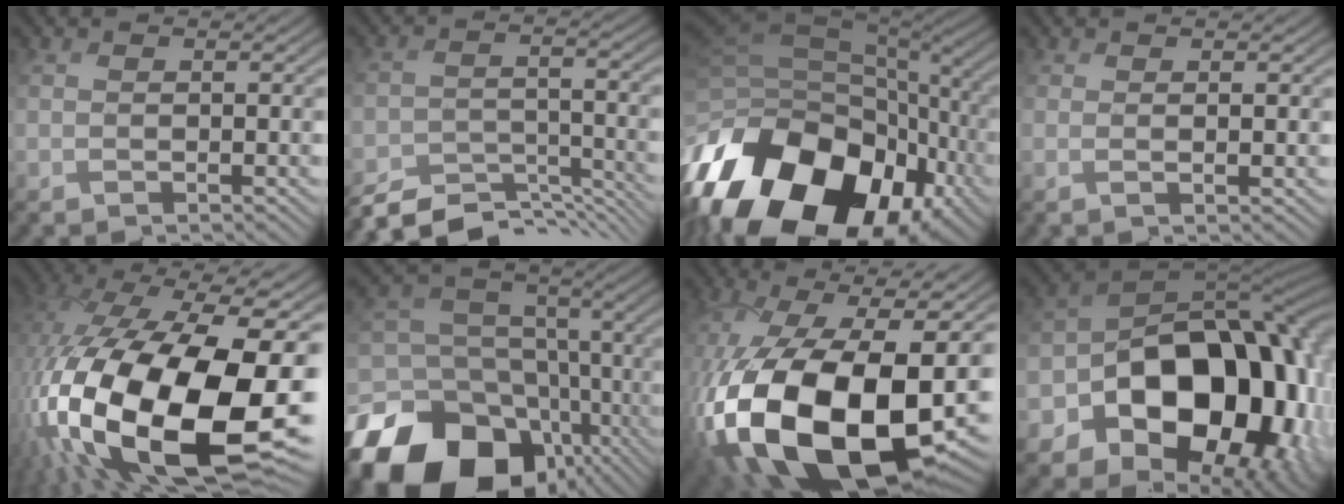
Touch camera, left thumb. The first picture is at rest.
{"total": 9.9, "force": [-9.4, 2.4, 1.9], "torque": [-0.029, -0.002, -0.140]}
{"total": 18.6, "force": [-8.5, 11.7, 11.6], "torque": [-0.274, -0.017, -0.130]}
{"total": 1.0, "force": [0.4, 0.3, 0.9], "torque": [-0.013, 0.003, 0.007]}
{"total": 21.2, "force": [-4.4, 11.0, 17.5], "torque": [-0.374, -0.040, -0.059]}
{"total": 19.5, "force": [-10.0, 14.4, 8.5], "torque": [-0.215, -0.033, -0.145]}
{"total": 22.2, "force": [-6.9, 12.2, 17.2], "torque": [-0.387, -0.092, -0.073]}
{"total": 20.3, "force": [-4.5, 15.2, 12.6], "torque": [-0.198, -0.023, -0.069]}